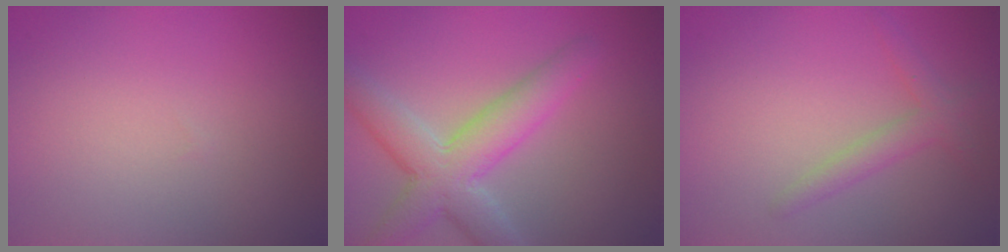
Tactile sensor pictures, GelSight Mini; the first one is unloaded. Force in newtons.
{"total": 5.8, "press": 5.8, "slide": 0.3}
{"total": 2.0, "press": 2.0, "slide": 0.1}